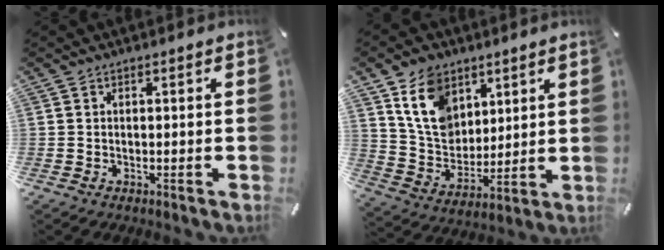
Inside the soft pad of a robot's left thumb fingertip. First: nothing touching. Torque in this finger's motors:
{"motor_torque": [0.59, 0.44, 1.39, -1.38, 0.17]}